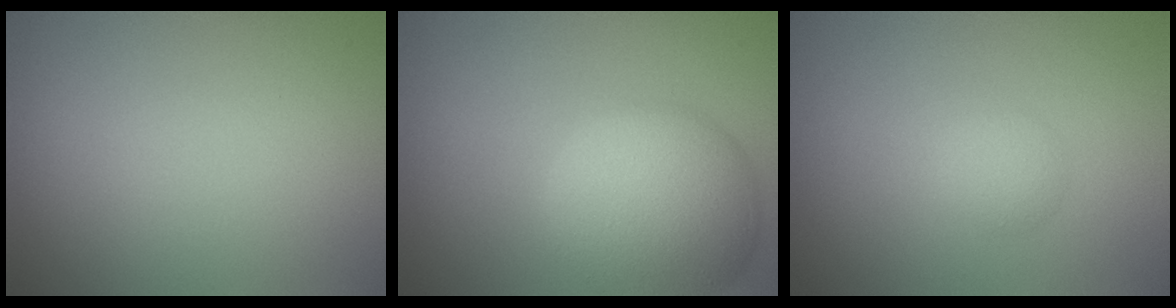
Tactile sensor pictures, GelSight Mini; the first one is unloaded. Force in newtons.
{"total": 8.9, "press": 8.8, "slide": 0.8}
{"total": 1.5, "press": 1.4, "slide": 0.1}